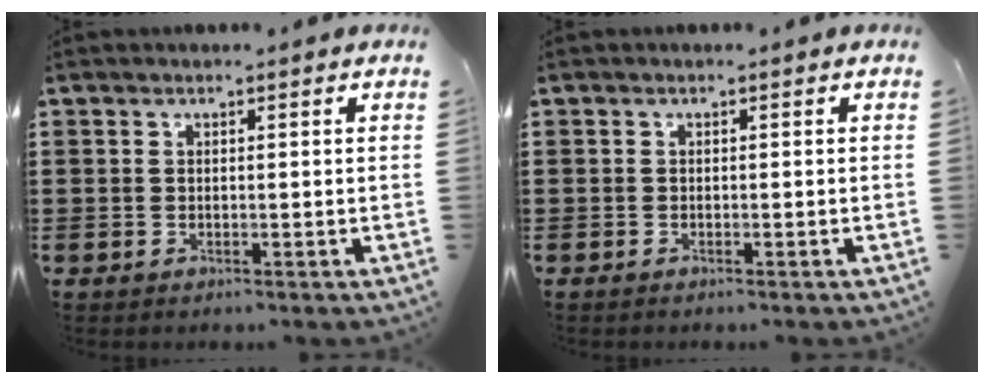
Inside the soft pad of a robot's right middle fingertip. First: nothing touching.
{"total": 0.0}